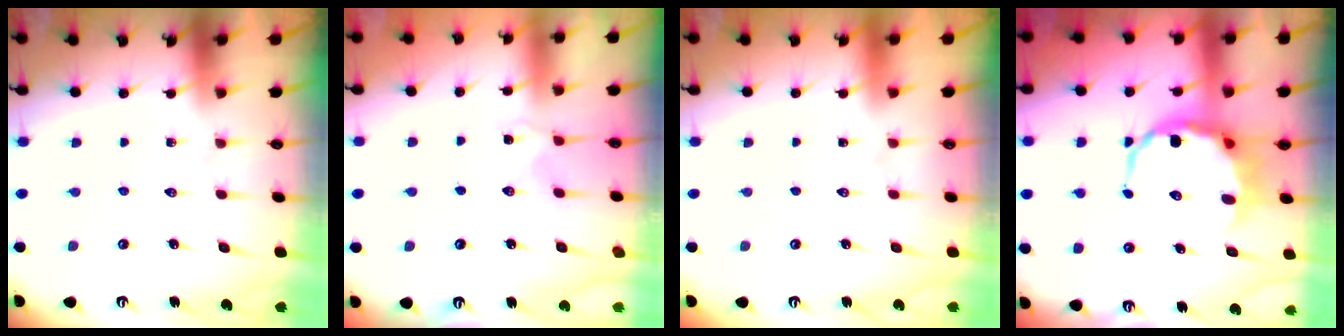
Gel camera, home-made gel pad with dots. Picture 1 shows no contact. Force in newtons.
{"total": 1.4, "press": 1.4, "slide": 0.3}
{"total": 1.6, "press": 1.6, "slide": 0.1}
{"total": 9.9, "press": 9.6, "slide": 2.6}